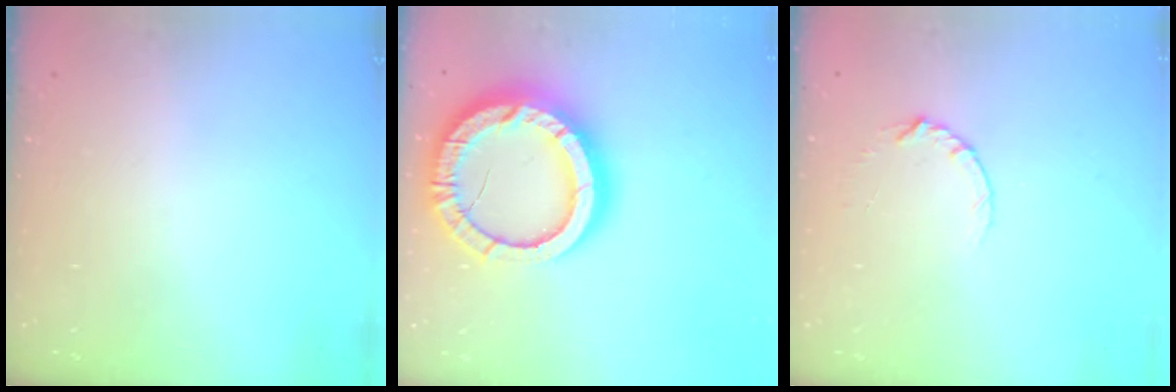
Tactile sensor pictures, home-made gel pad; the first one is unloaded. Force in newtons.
{"total": 22.5, "press": 22.4, "slide": 2.0}
{"total": 3.7, "press": 3.7, "slide": 0.5}